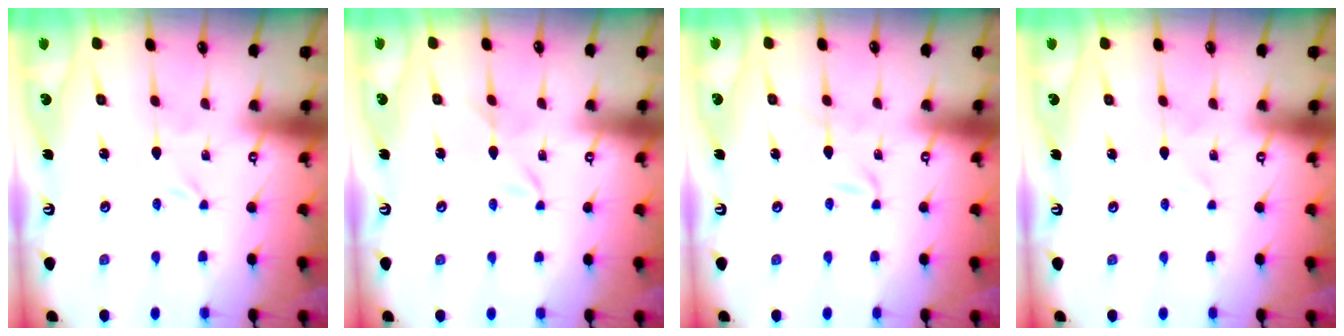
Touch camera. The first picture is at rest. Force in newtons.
{"total": 2.3, "press": 2.3, "slide": 0.2}
{"total": 2.5, "press": 2.5, "slide": 0.3}
{"total": 1.7, "press": 1.7, "slide": 0.3}